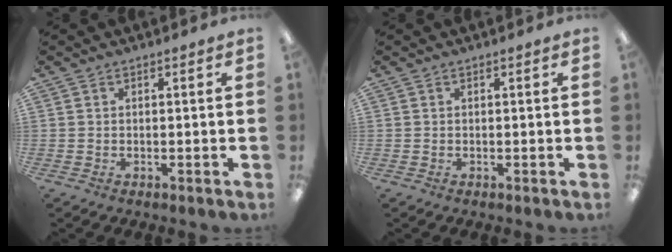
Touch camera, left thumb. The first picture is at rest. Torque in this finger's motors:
{"motor_torque": [0.00, 0.01, 0.05, -0.05, 0.00]}